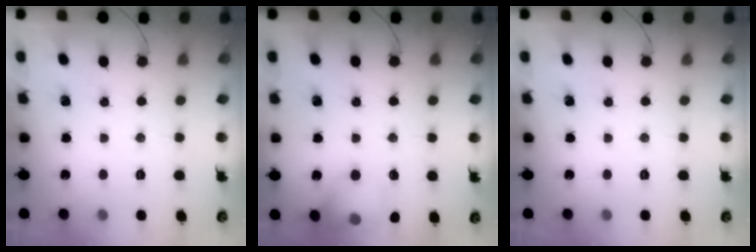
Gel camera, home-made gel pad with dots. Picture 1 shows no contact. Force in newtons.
{"total": 13.1, "press": 13.0, "slide": 1.7}
{"total": 0.0}